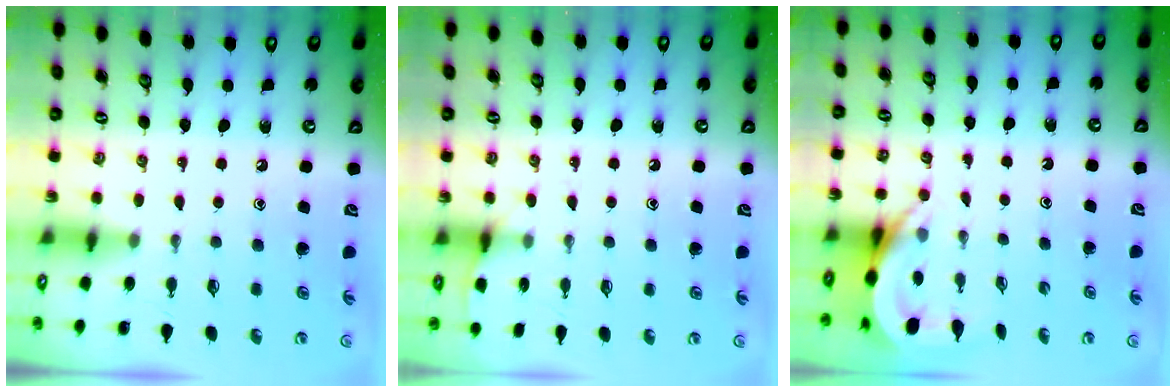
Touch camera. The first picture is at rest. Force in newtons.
{"total": 5.6, "press": 5.5, "slide": 0.7}
{"total": 5.1, "press": 5.1, "slide": 0.7}